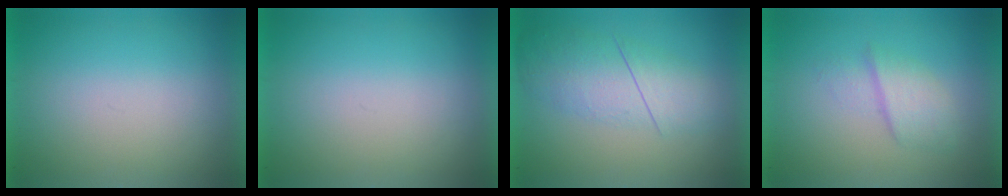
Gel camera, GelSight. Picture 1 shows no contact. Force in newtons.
{"total": 0.0}
{"total": 3.0}
{"total": 2.2}